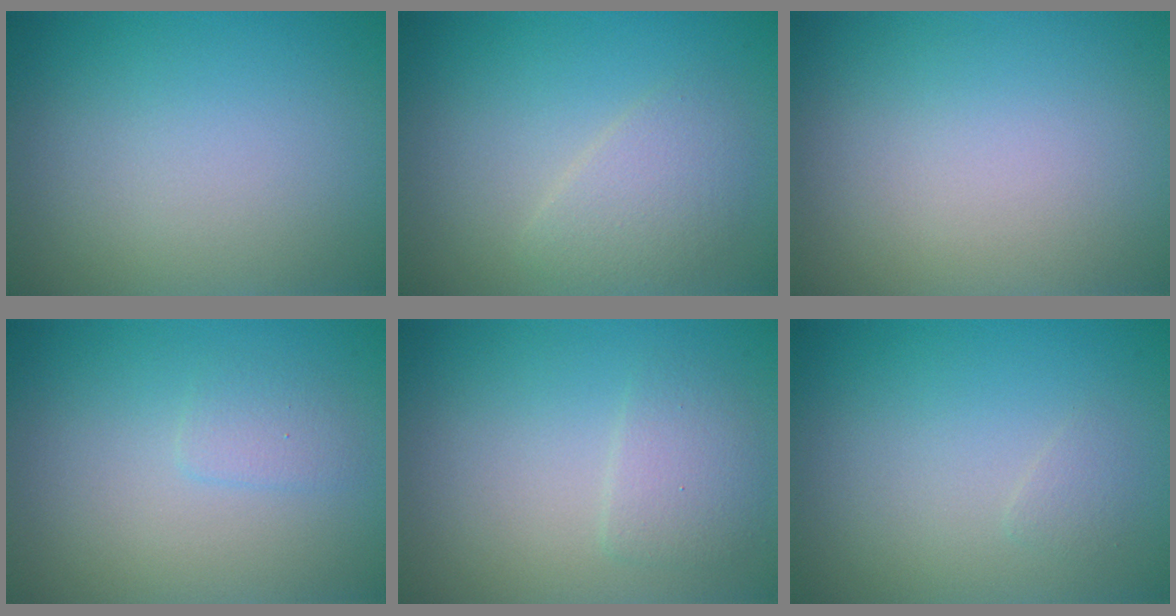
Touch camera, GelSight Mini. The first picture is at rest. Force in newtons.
{"total": 2.5, "press": 2.5, "slide": 0.1}
{"total": 0.0}
{"total": 1.3, "press": 1.3, "slide": 0.1}
{"total": 2.0, "press": 2.0, "slide": 0.1}
{"total": 0.7, "press": 0.7, "slide": 0.1}